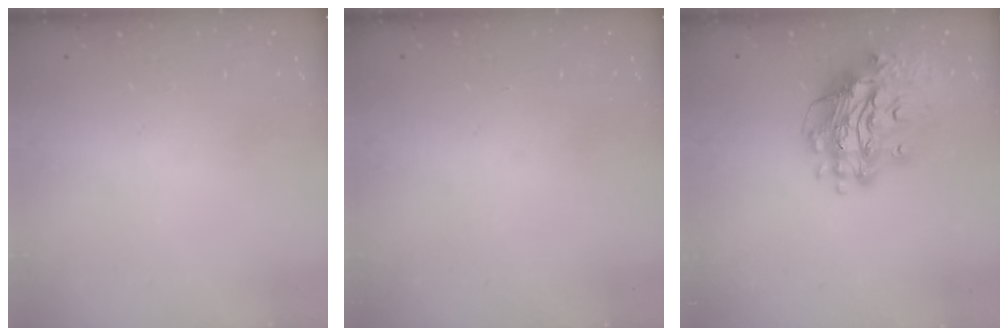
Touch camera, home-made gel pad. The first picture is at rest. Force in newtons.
{"total": 0.0}
{"total": 15.8, "press": 15.7, "slide": 1.7}